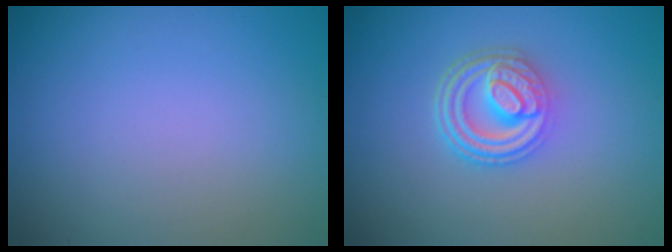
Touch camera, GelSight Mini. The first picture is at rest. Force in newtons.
{"total": 4.8, "press": 3.6, "slide": 3.2}